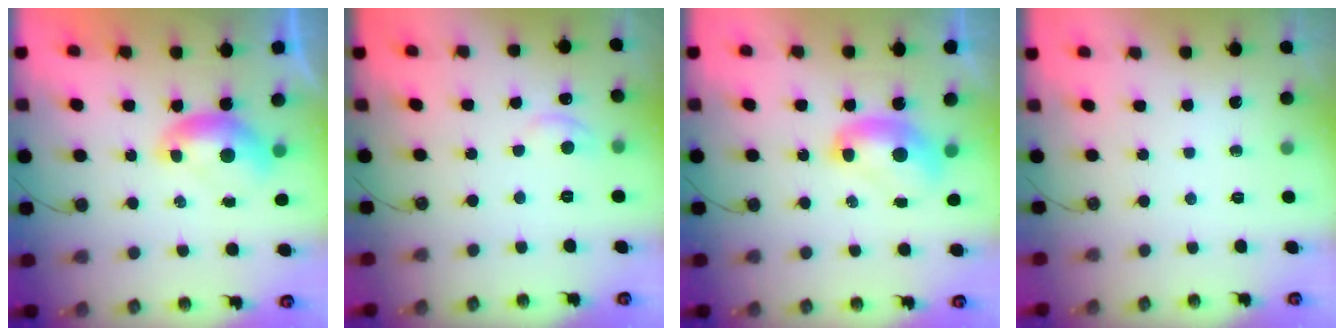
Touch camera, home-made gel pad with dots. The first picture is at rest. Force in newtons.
{"total": 0.8, "press": 0.3, "slide": 0.7}
{"total": 2.3, "press": 2.3, "slide": 0.2}
{"total": 0.0}